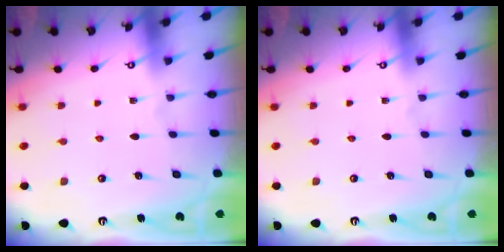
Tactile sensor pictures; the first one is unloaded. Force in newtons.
{"total": 0.0}